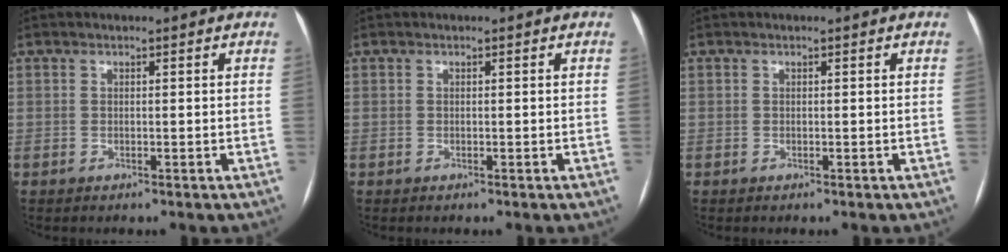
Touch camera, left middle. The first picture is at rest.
{"total": 0.0}
{"total": 0.0}